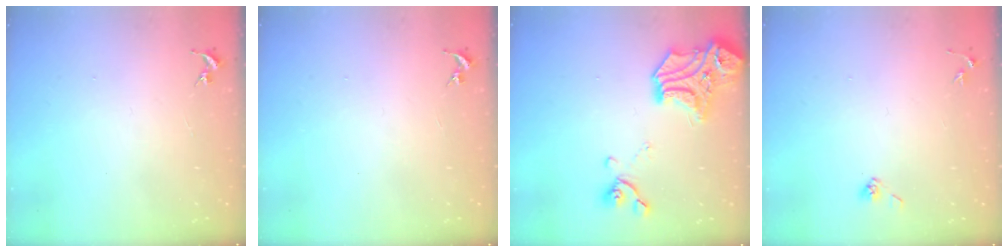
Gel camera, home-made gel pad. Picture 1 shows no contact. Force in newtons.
{"total": 0.0}
{"total": 19.1, "press": 19.1, "slide": 0.7}
{"total": 4.5, "press": 4.3, "slide": 1.3}